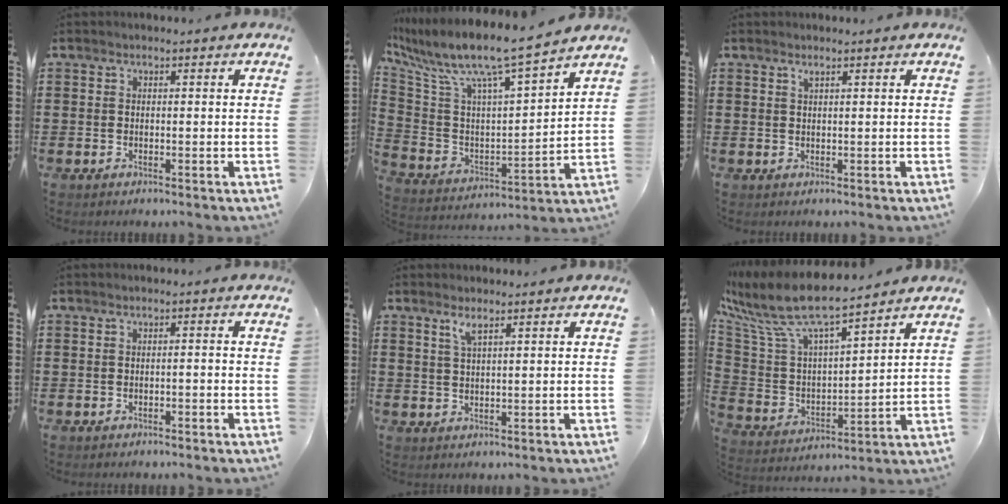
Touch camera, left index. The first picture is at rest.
{"total": 8.5, "force": [7.2, 0.1, 4.5], "torque": [-0.123, -0.068, 0.111]}
{"total": 0.8, "force": [0.5, 0.0, 0.6], "torque": [-0.013, -0.001, 0.011]}
{"total": 0.9, "force": [-0.8, 0.2, 0.3], "torque": [-0.010, -0.001, -0.016]}
{"total": 2.4, "force": [1.7, 0.3, 1.7], "torque": [-0.040, 0.000, 0.031]}
{"total": 10.0, "force": [8.4, 1.7, 5.1], "torque": [-0.143, -0.055, 0.143]}